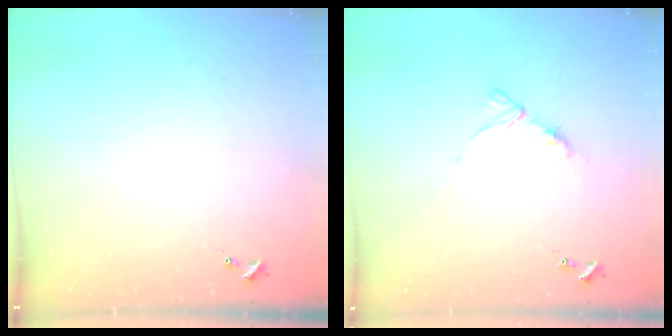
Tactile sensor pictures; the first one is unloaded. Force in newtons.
{"total": 6.9, "press": 6.8, "slide": 0.7}